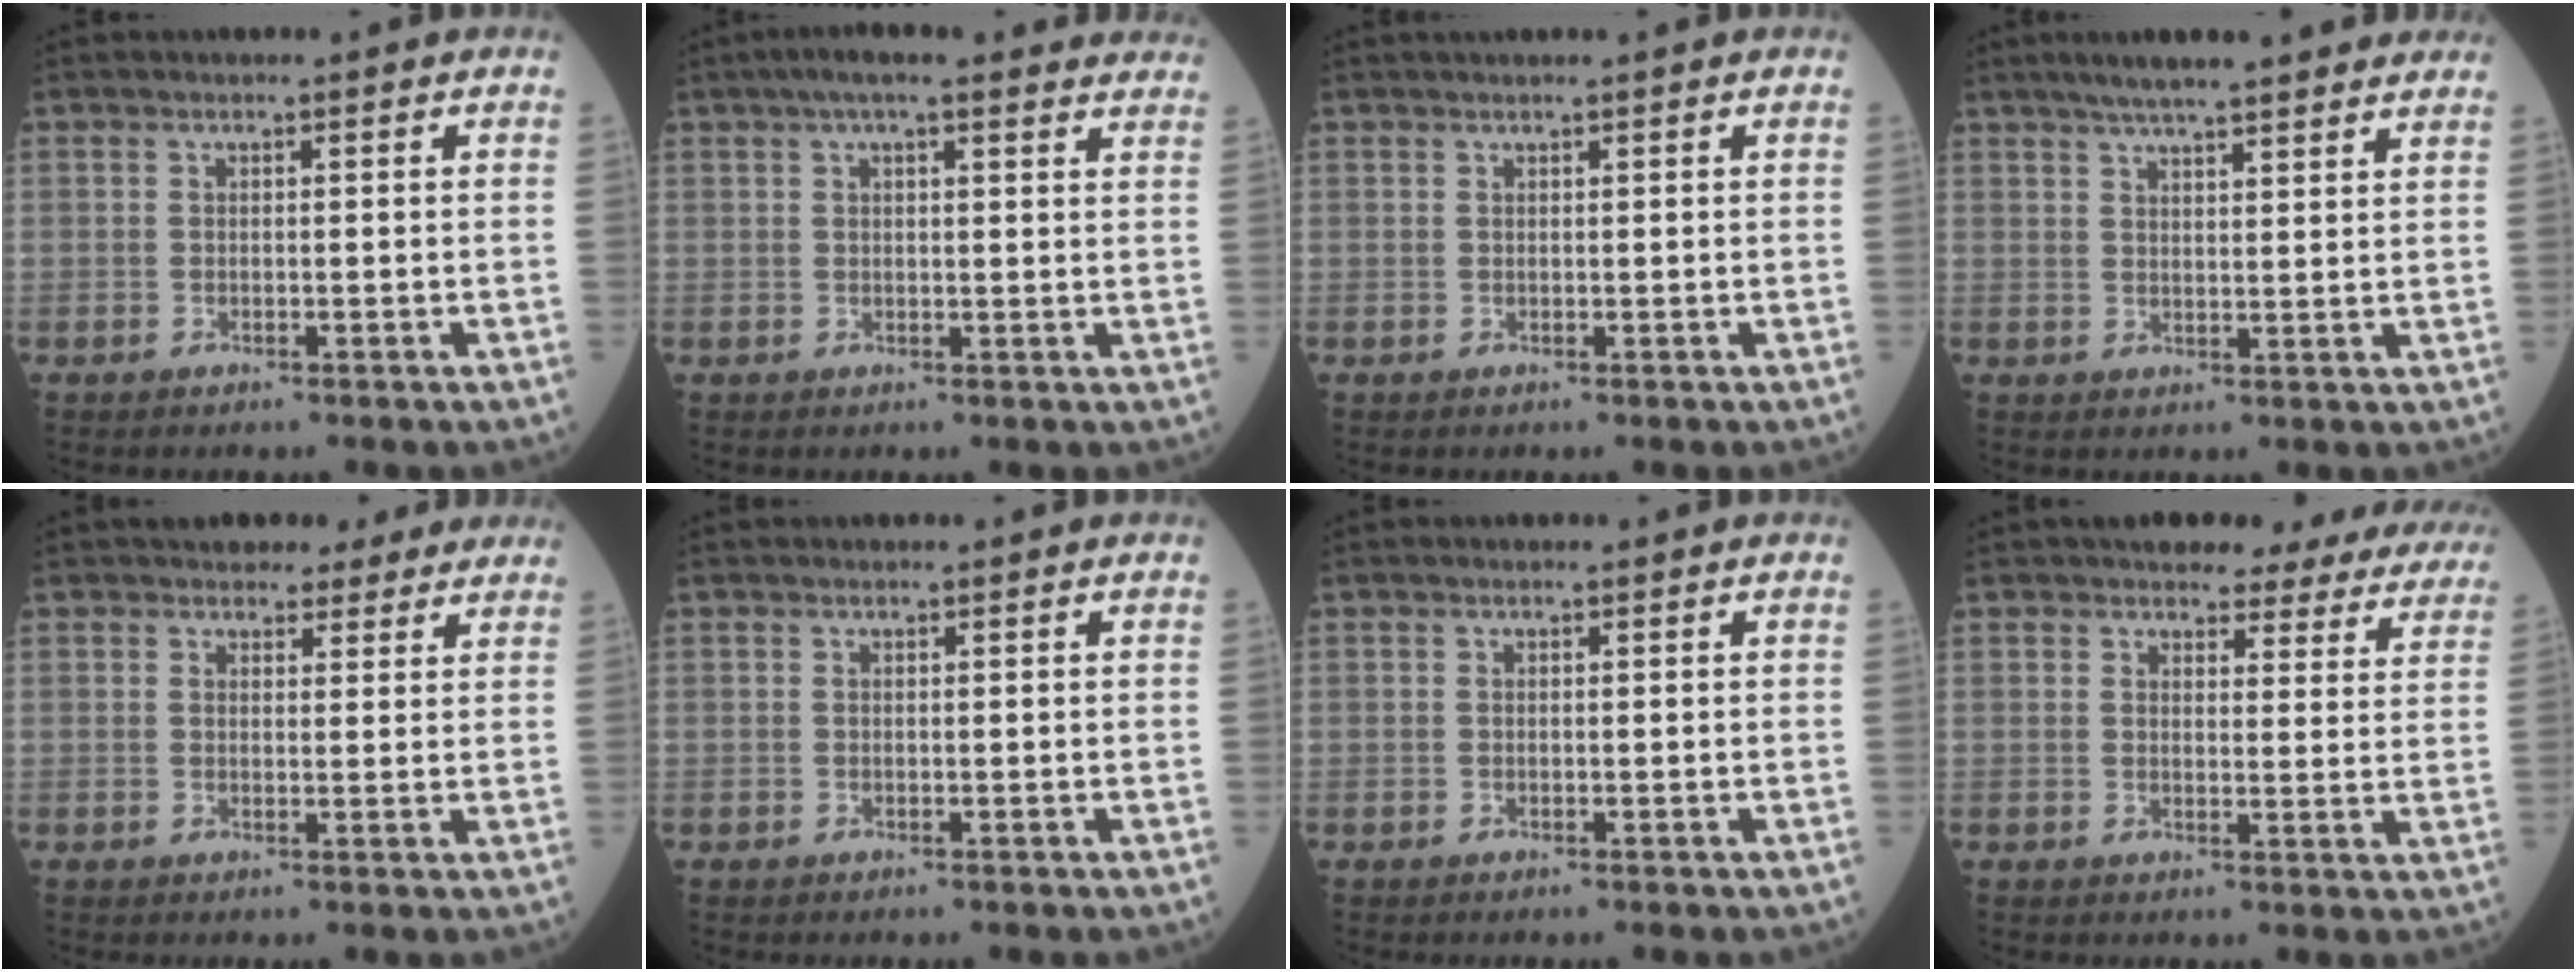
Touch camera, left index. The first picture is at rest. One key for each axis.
{"total": 13.8, "fx": 11.3, "fy": 2.6, "fz": 7.4, "tx": -0.098, "ty": 0.046, "tz": 0.138}
{"total": 1.7, "fx": 1.5, "fy": -0.4, "fz": 0.8, "tx": -0.008, "ty": 0.017, "tz": 0.030}
{"total": 12.5, "fx": 10.3, "fy": 1.6, "fz": 6.8, "tx": -0.095, "ty": 0.028, "tz": 0.137}
{"total": 6.2, "fx": 5.3, "fy": 2.7, "fz": 1.6, "tx": -0.010, "ty": 0.014, "tz": 0.062}
{"total": 0.0}
{"total": 0.0}
{"total": 16.7, "fx": 15.2, "fy": 5.0, "fz": 4.8, "tx": -0.030, "ty": -0.015, "tz": 0.152}